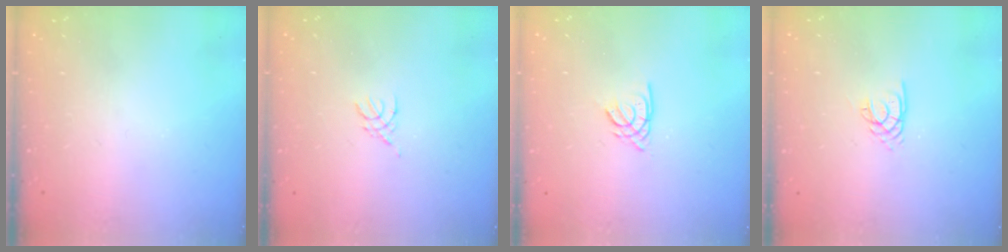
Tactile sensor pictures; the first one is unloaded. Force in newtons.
{"total": 1.8, "press": 1.7, "slide": 0.4}
{"total": 2.2, "press": 2.2, "slide": 0.0}
{"total": 1.9, "press": 1.8, "slide": 0.3}